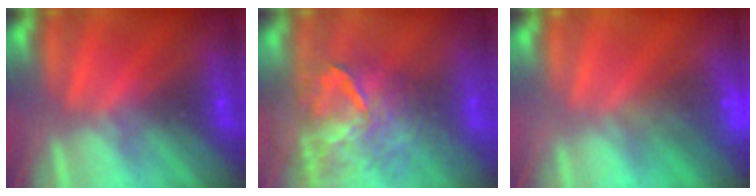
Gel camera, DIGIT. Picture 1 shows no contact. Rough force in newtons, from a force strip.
{"total": 9.0}
{"total": 6.9}